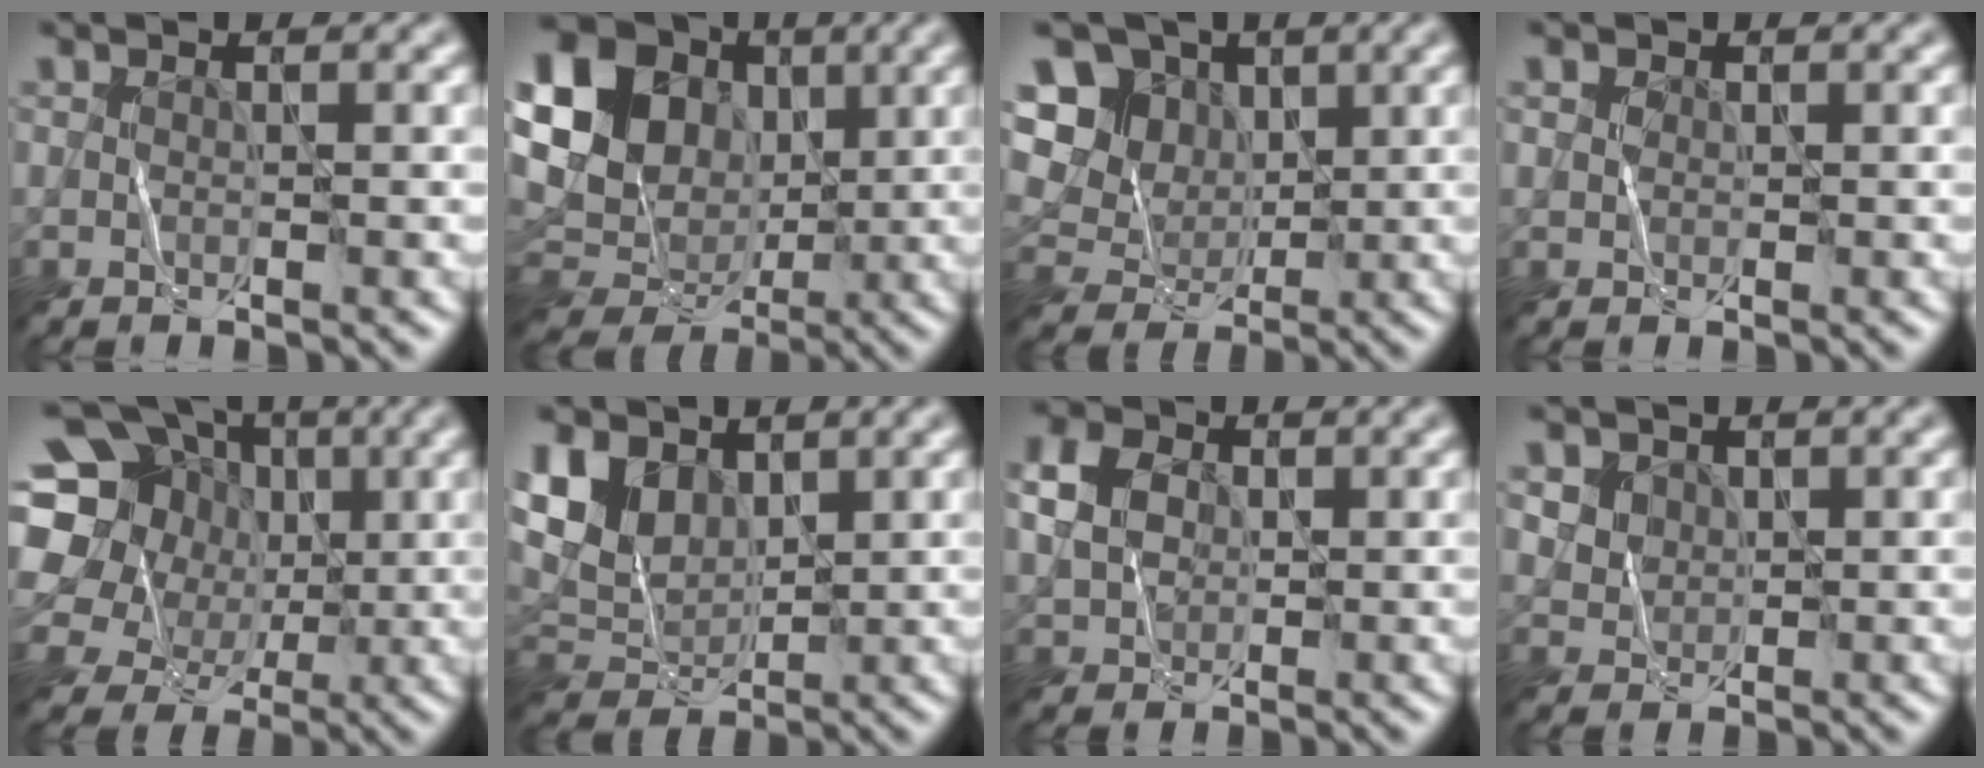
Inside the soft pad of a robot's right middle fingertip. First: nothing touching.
{"total": 19.5, "force": [3.6, 16.4, 9.9], "torque": [-0.230, 0.033, 0.029]}
{"total": 9.7, "force": [3.3, 8.1, 4.2], "torque": [-0.102, 0.022, 0.051]}
{"total": 0.7, "force": [0.2, 0.6, 0.2], "torque": [-0.002, 0.001, 0.004]}
{"total": 17.1, "force": [1.8, 15.4, 7.0], "torque": [-0.164, 0.033, 0.005]}
{"total": 5.2, "force": [2.0, 3.8, 2.9], "torque": [-0.065, -0.003, 0.037]}
{"total": 4.2, "force": [0.7, 3.4, 2.4], "torque": [-0.068, 0.011, 0.007]}
{"total": 3.5, "force": [1.8, 2.8, 1.3], "torque": [-0.047, 0.000, 0.045]}